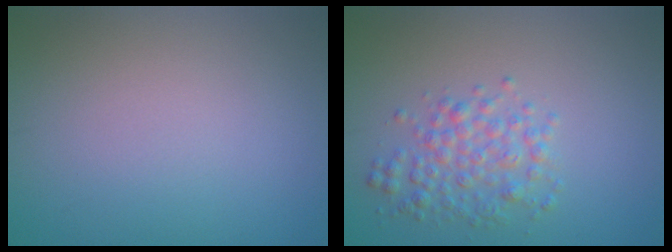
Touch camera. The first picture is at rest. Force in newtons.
{"total": 2.9, "press": 2.9, "slide": 0.0}